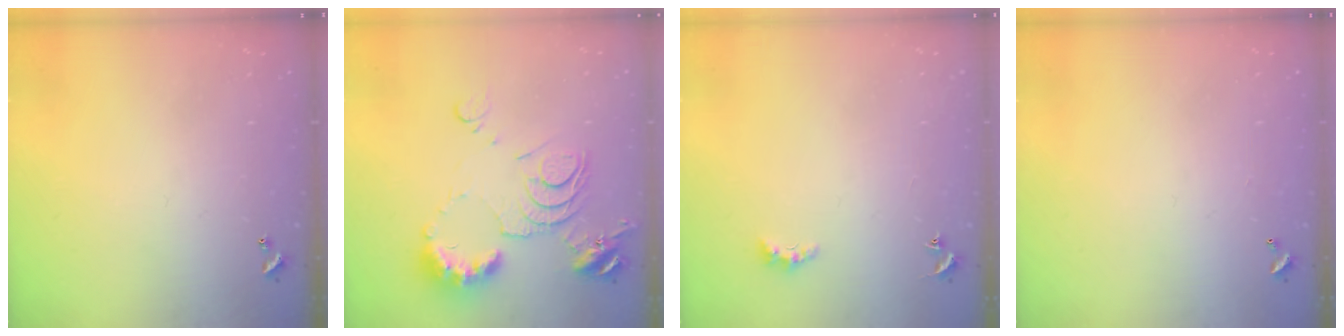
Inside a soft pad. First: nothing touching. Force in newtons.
{"total": 11.9, "press": 11.8, "slide": 1.4}
{"total": 2.7, "press": 2.7, "slide": 0.6}
{"total": 2.8, "press": 2.8, "slide": 0.1}